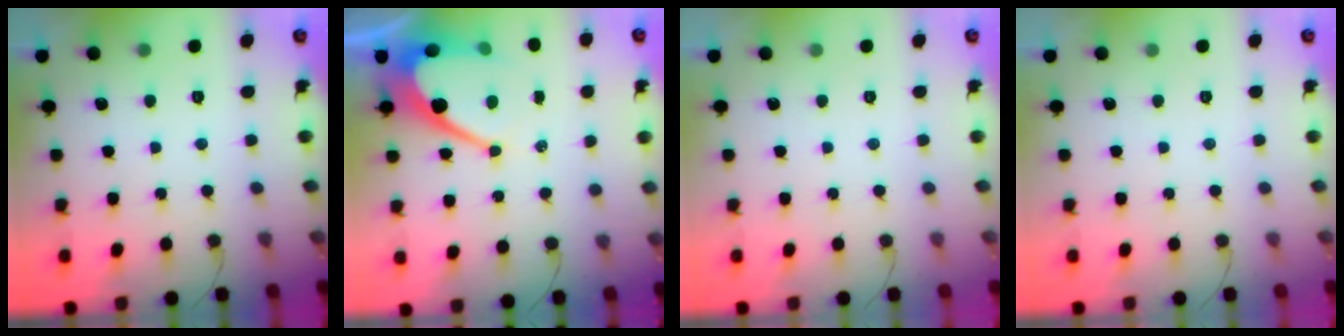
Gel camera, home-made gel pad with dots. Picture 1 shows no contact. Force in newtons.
{"total": 13.4, "press": 13.4, "slide": 1.3}
{"total": 0.0}
{"total": 0.0}